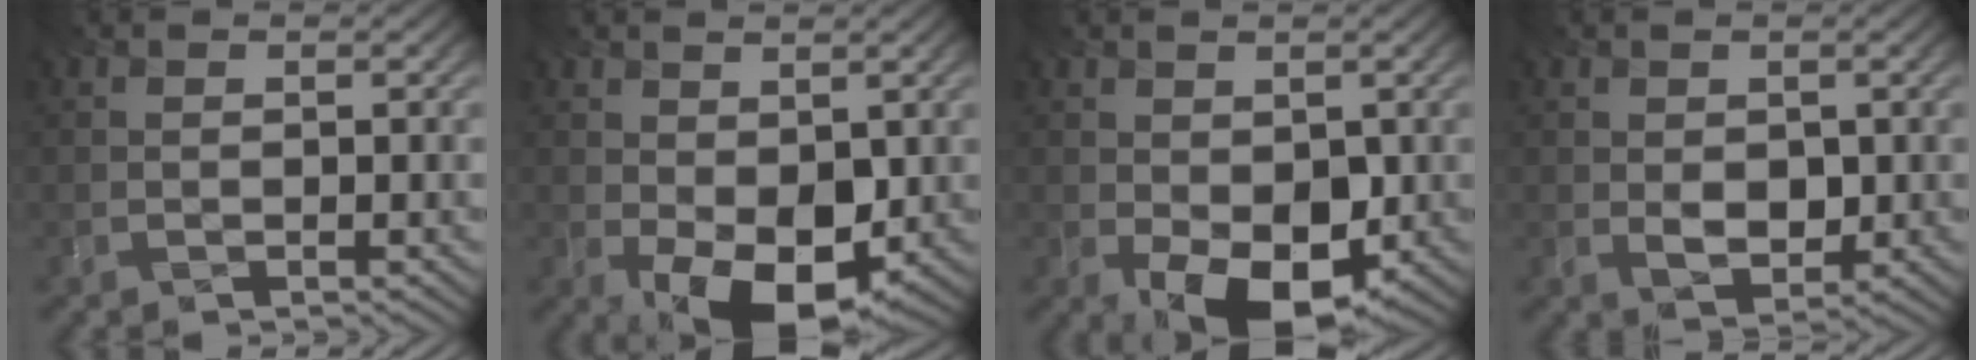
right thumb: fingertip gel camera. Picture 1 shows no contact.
{"total": 8.7, "force": [-1.1, 5.2, 6.9], "torque": [-0.118, -0.014, -0.011]}
{"total": 8.0, "force": [-2.1, 4.8, 6.0], "torque": [-0.109, -0.016, -0.030]}
{"total": 2.9, "force": [-0.3, 2.1, 2.0], "torque": [-0.047, -0.005, 0.001]}